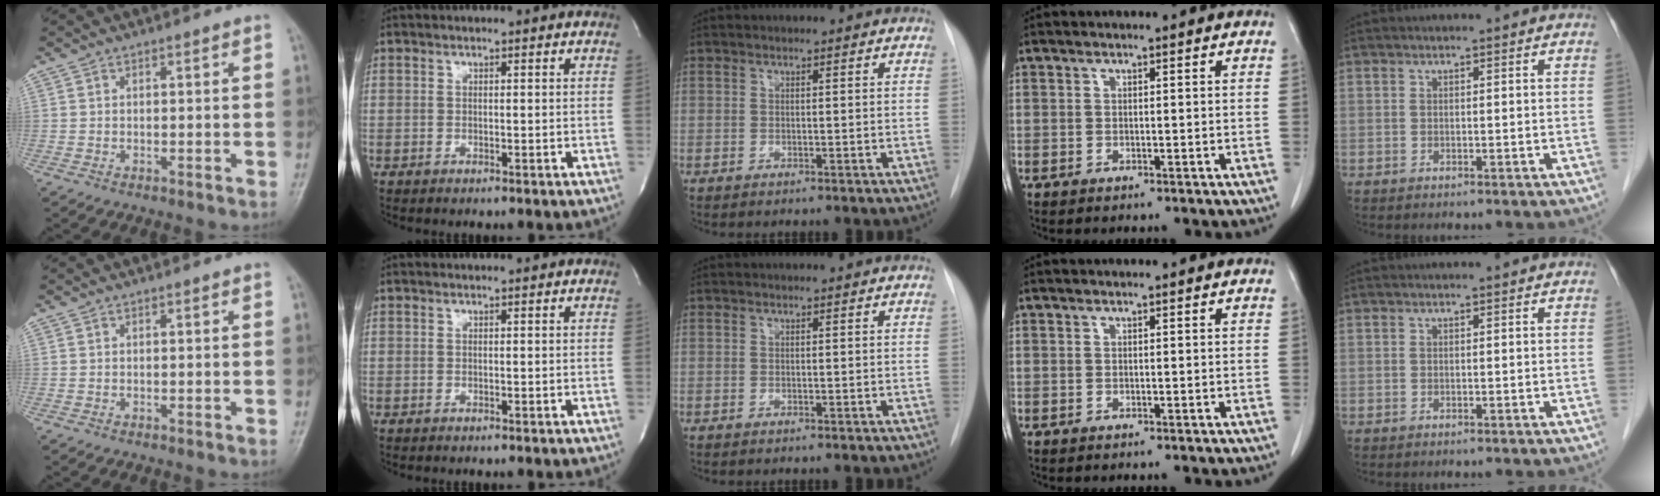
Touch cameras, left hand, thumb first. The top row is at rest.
{}